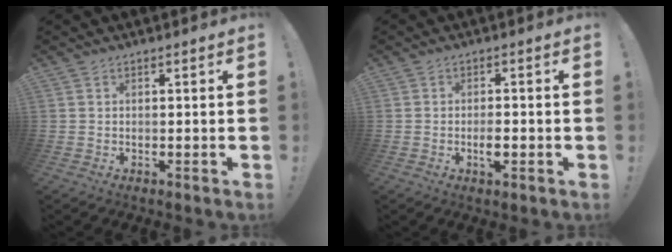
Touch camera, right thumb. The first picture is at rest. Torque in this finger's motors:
{"motor_torque": [0.10, 0.01, 0.42, -0.51, 0.22]}